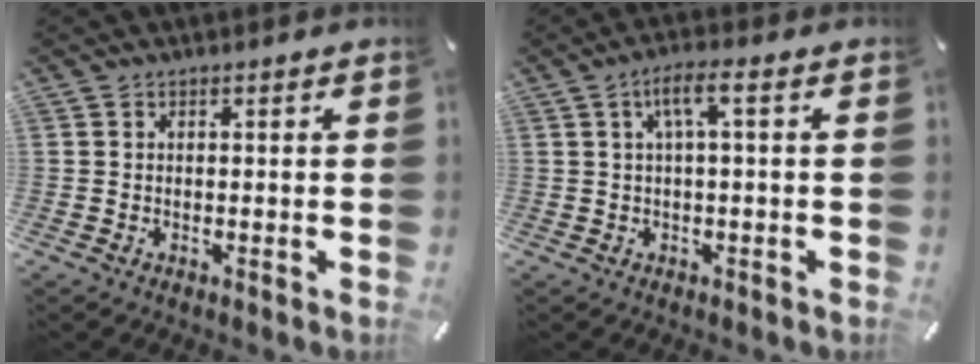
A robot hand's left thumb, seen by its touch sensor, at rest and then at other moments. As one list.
[{"total": 5.1, "force": [0.9, 1.0, 4.9], "torque": [-0.095, 0.006, 0.013]}]